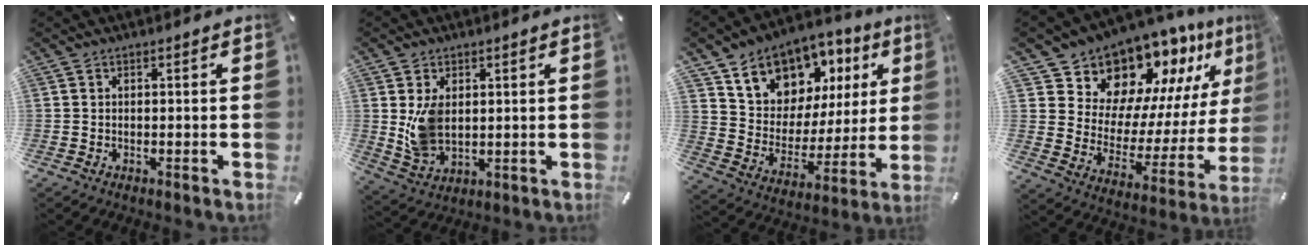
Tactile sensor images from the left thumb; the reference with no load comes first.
{"total": 8.1, "force": [1.6, 5.6, 5.7], "torque": [-0.119, -0.009, 0.030]}
{"total": 12.0, "force": [8.2, 8.6, 1.8], "torque": [-0.045, -0.080, 0.151]}
{"total": 14.6, "force": [13.3, 5.8, 1.1], "torque": [-0.015, -0.147, 0.227]}